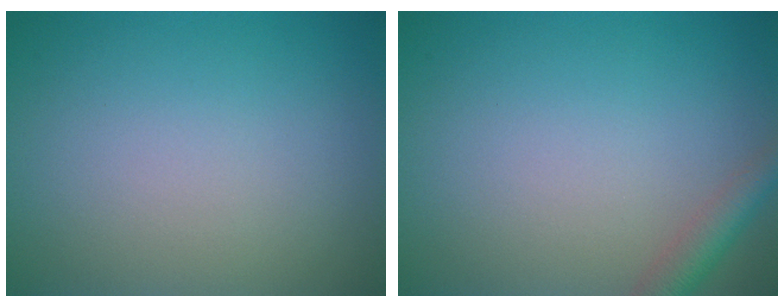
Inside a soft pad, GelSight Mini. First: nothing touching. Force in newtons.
{"total": 2.4, "press": 2.4, "slide": 0.2}